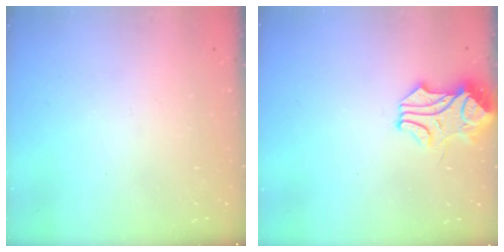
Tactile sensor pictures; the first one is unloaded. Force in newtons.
{"total": 1.4, "press": 1.4, "slide": 0.0}